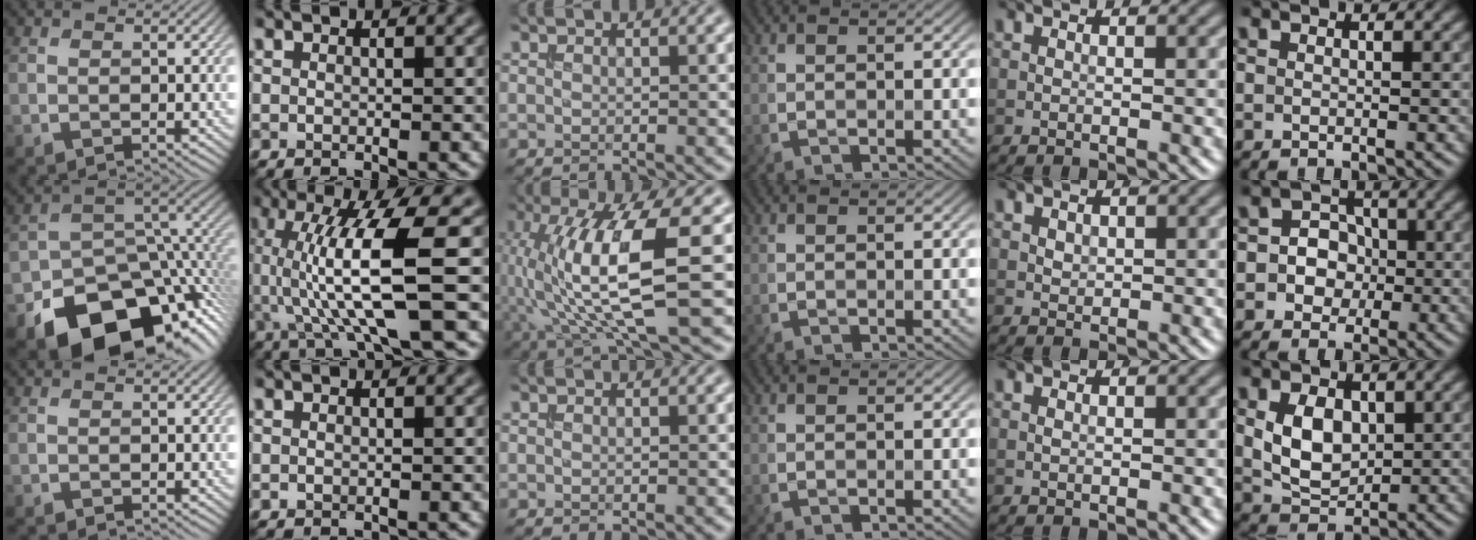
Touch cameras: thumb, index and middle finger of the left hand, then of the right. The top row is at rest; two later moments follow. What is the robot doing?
{"motion": "insert", "object": "drawer"}